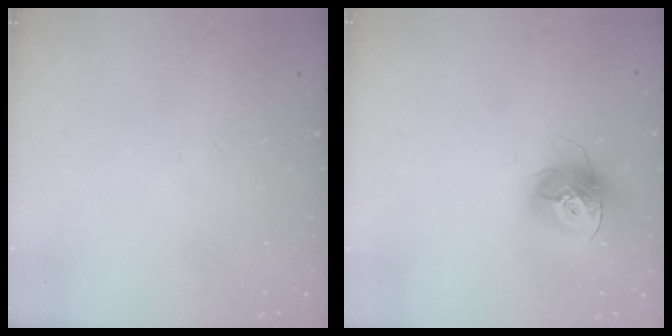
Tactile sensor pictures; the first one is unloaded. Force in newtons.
{"total": 14.4, "press": 14.4, "slide": 1.3}